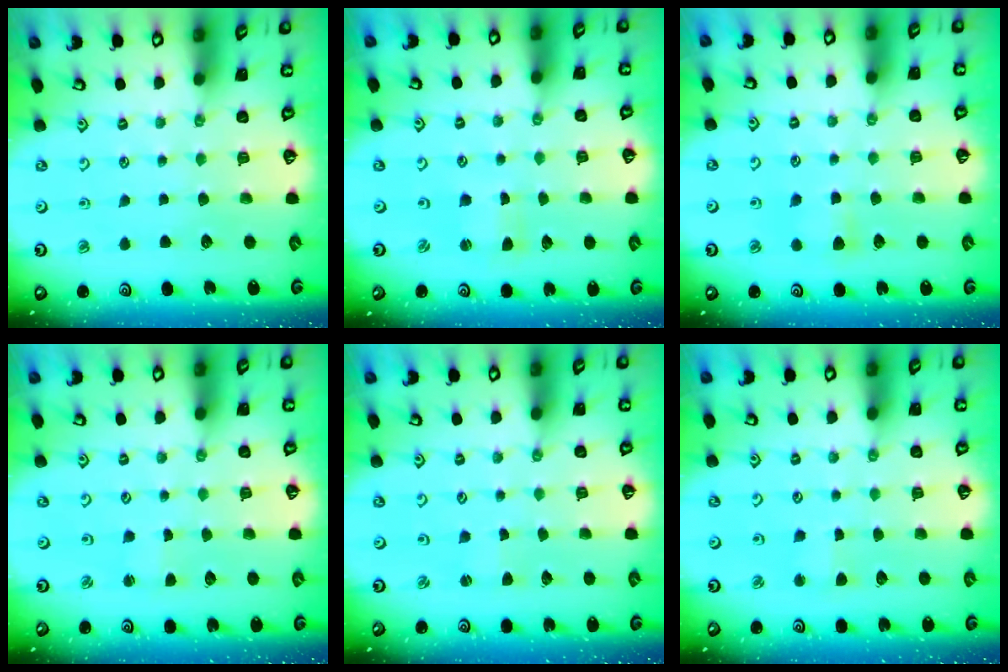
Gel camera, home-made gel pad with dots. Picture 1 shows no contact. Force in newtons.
{"total": 0.8, "press": 0.8, "slide": 0.2}
{"total": 4.5, "press": 4.4, "slide": 0.8}
{"total": 1.0, "press": 1.0, "slide": 0.1}
{"total": 0.9, "press": 0.8, "slide": 0.1}
{"total": 2.3, "press": 2.3, "slide": 0.2}